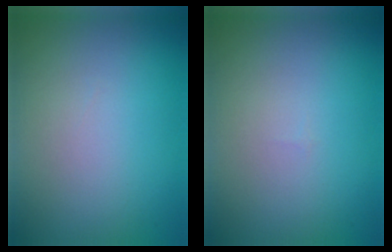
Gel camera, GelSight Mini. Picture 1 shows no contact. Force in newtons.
{"total": 0.0}